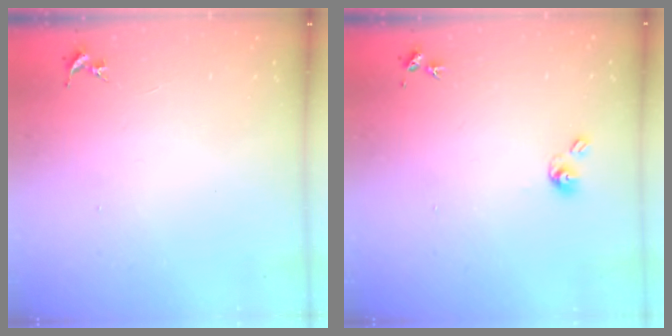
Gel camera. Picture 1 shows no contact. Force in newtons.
{"total": 5.6, "press": 5.6, "slide": 0.5}